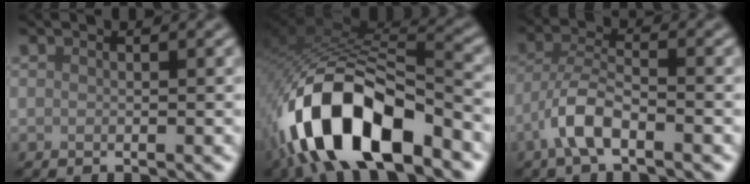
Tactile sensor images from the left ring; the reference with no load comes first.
{"total": 13.2, "force": [-6.9, 5.8, 9.6], "torque": [-0.179, -0.002, -0.124]}
{"total": 3.9, "force": [-2.3, 1.1, 2.9], "torque": [-0.062, 0.009, -0.055]}